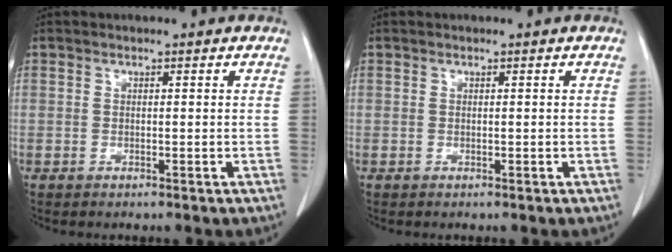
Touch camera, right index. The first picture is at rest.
{"total": 0.0}